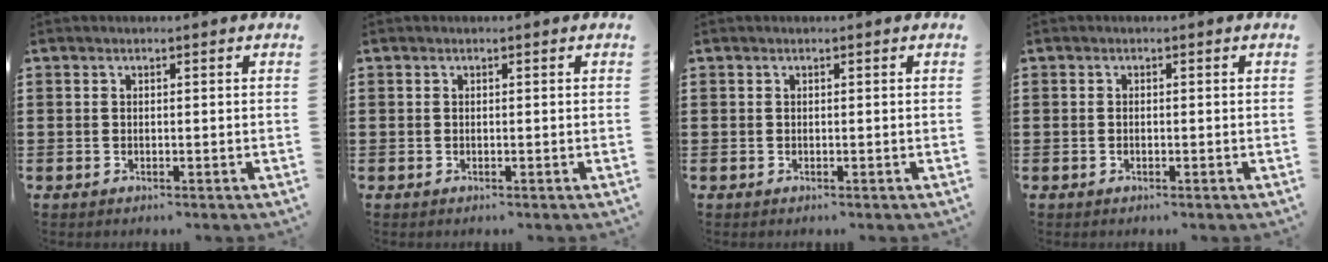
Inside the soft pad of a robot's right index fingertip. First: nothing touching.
{"total": 0.0}
{"total": 0.0}
{"total": 0.6, "force": [-0.1, 0.3, 0.6], "torque": [-0.013, -0.001, -0.003]}